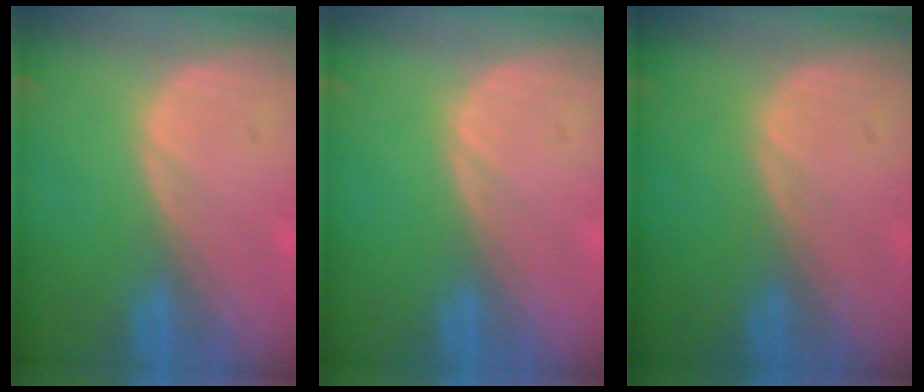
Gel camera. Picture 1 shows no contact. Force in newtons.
{"total": 0.0}
{"total": 0.0}